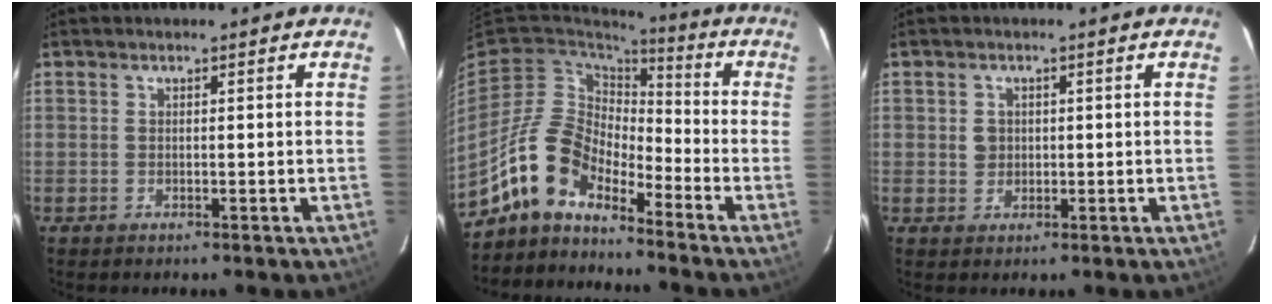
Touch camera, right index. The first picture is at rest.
{"total": 11.8, "force": [-9.2, 5.1, 5.3], "torque": [-0.101, 0.017, -0.187]}
{"total": 2.2, "force": [0.1, 2.2, 0.4], "torque": [-0.004, 0.005, 0.002]}